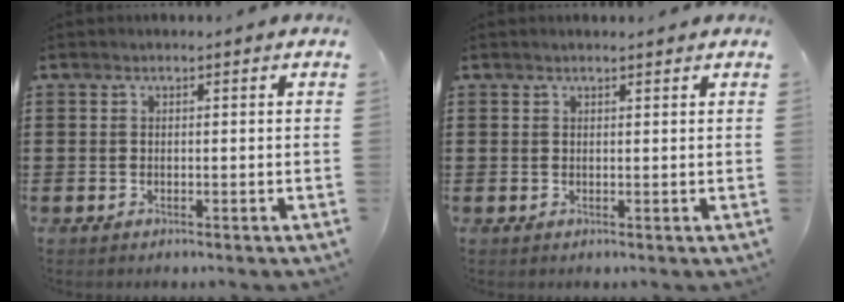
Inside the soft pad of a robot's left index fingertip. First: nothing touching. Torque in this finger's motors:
{"motor_torque": [2.13, -0.01, -0.20, 0.00]}